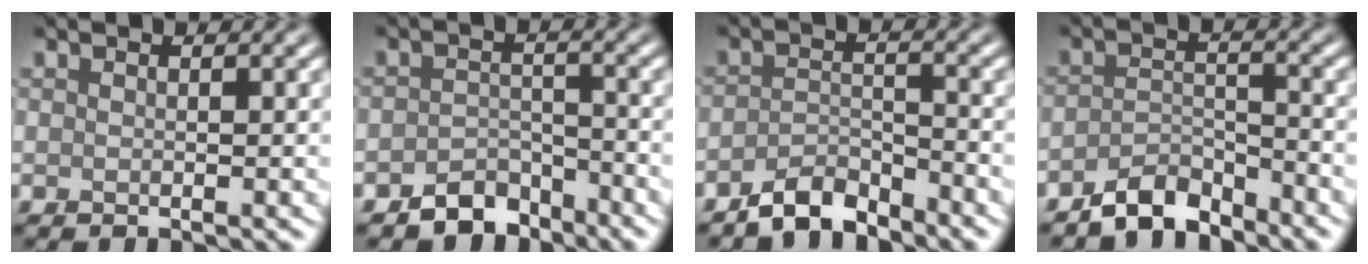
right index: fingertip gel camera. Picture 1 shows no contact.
{"total": 3.5, "force": [-2.8, 1.9, 0.9], "torque": [-0.004, 0.004, -0.052]}
{"total": 3.4, "force": [-3.0, 1.0, 1.3], "torque": [-0.024, 0.005, -0.062]}
{"total": 3.7, "force": [-3.3, 1.2, 1.3], "torque": [-0.023, 0.004, -0.066]}